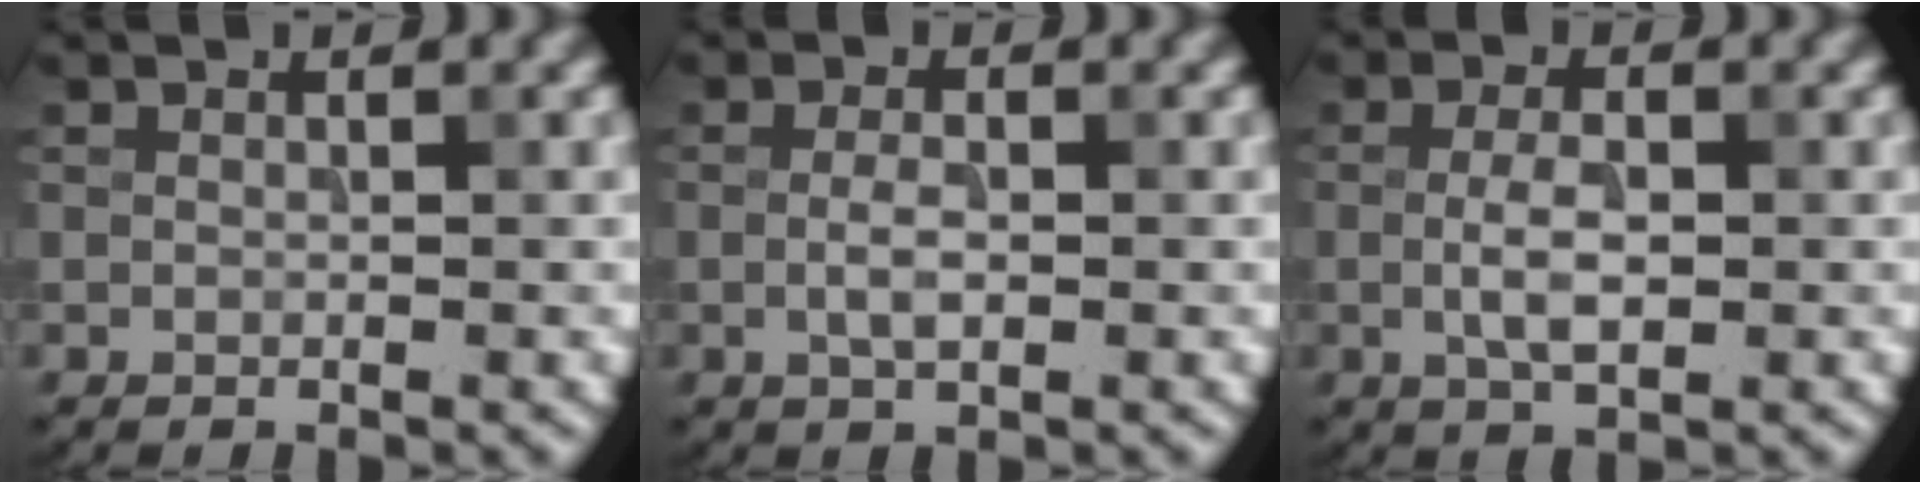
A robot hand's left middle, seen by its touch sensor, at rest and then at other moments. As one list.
[{"total": 2.0, "force": [-0.4, 0.7, 1.8], "torque": [-0.041, 0.000, -0.008]}, {"total": 3.0, "force": [-0.4, 1.2, 2.8], "torque": [-0.061, 0.000, -0.008]}]